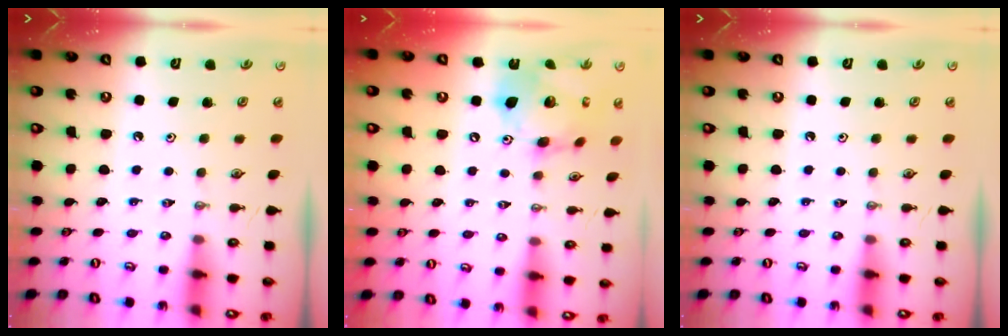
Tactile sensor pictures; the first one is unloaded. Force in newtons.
{"total": 16.8, "press": 16.7, "slide": 1.8}
{"total": 0.0}